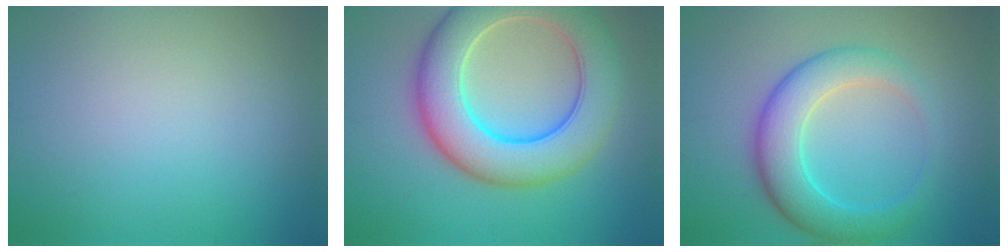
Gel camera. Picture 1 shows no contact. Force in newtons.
{"total": 10.3, "press": 10.3, "slide": 0.5}
{"total": 6.1, "press": 6.1, "slide": 0.0}